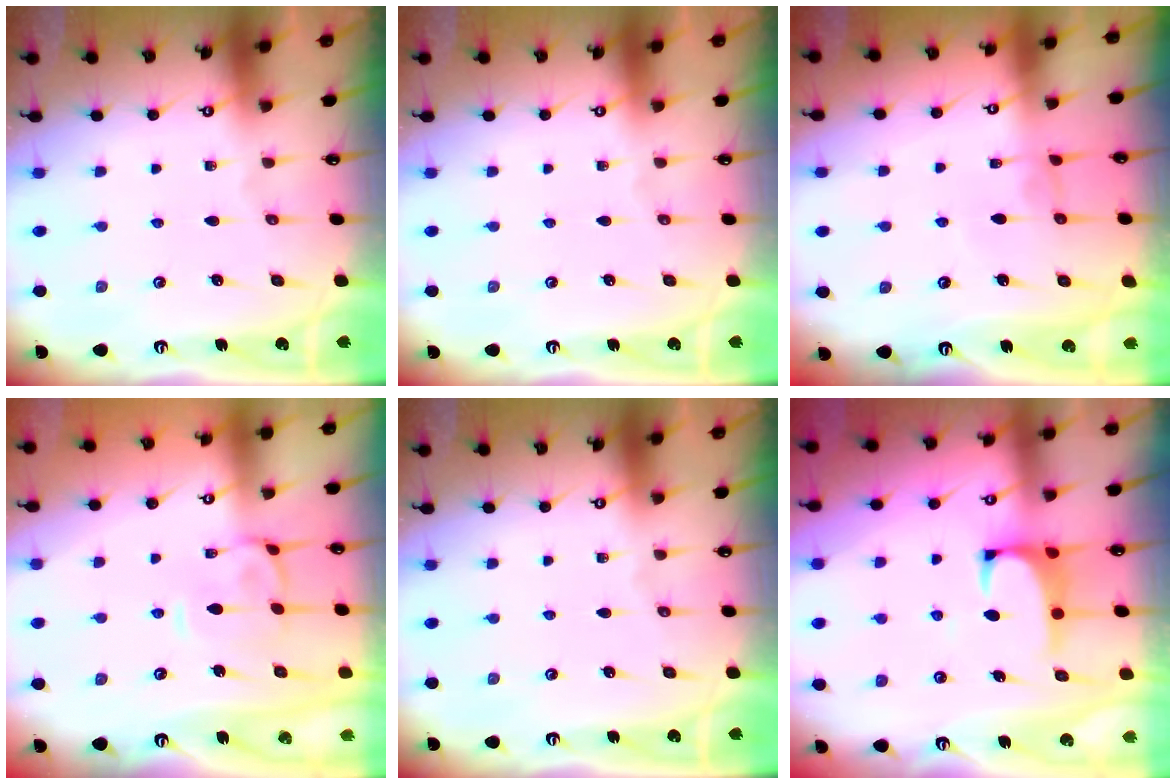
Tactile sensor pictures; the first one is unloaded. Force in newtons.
{"total": 0.0}
{"total": 0.8, "press": 0.6, "slide": 0.5}
{"total": 2.4, "press": 2.2, "slide": 1.1}
{"total": 0.0}
{"total": 1.3, "press": 1.2, "slide": 0.5}